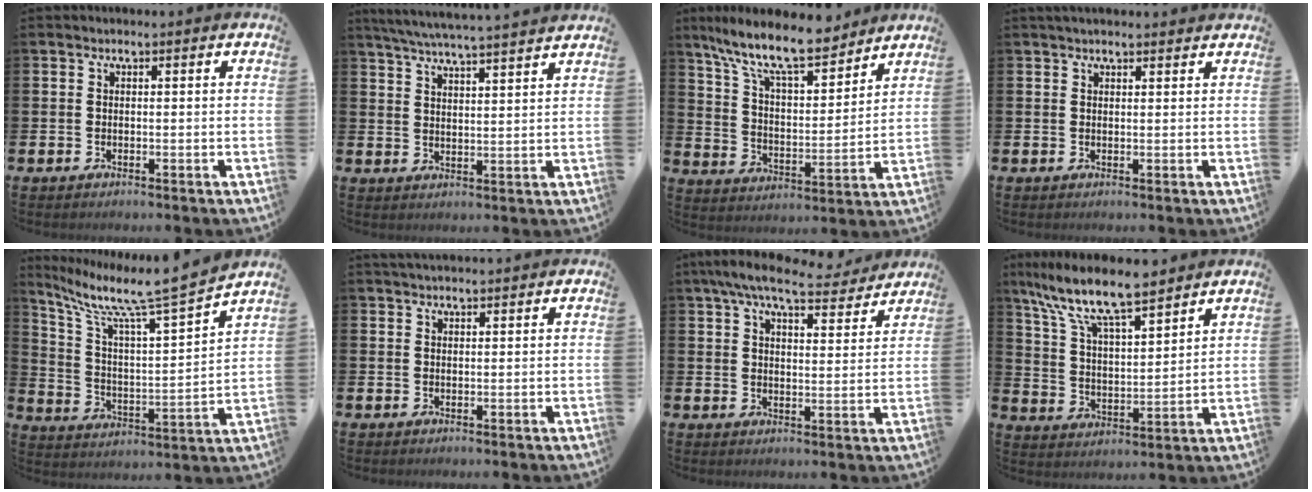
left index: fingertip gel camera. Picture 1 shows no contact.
{"total": 6.1, "force": [5.8, -0.4, 1.6], "torque": [-0.053, -0.031, 0.105]}
{"total": 11.5, "force": [10.0, 2.5, 5.2], "torque": [-0.125, -0.058, 0.172]}
{"total": 1.6, "force": [1.6, 0.3, 0.4], "torque": [0.000, -0.002, 0.027]}
{"total": 9.7, "force": [8.3, 0.6, 5.0], "torque": [-0.136, -0.058, 0.133]}
{"total": 1.8, "force": [1.7, 0.3, 0.4], "torque": [-0.001, -0.002, 0.029]}
{"total": 7.8, "force": [6.9, 1.5, 3.3], "torque": [-0.065, -0.035, 0.119]}
{"total": 10.2, "force": [8.8, 2.2, 4.8], "torque": [-0.121, -0.048, 0.152]}